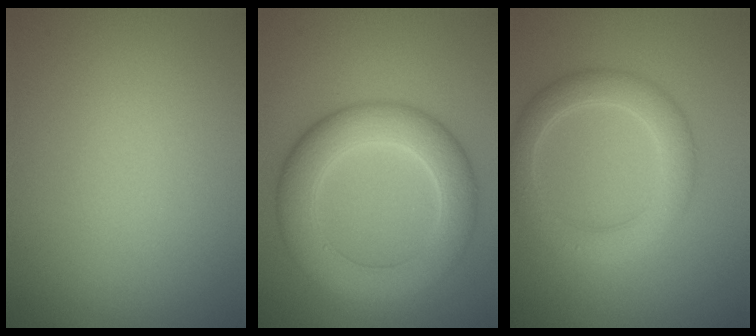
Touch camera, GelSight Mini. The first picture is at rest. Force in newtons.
{"total": 7.1, "press": 7.1, "slide": 0.2}
{"total": 4.1, "press": 4.0, "slide": 0.2}